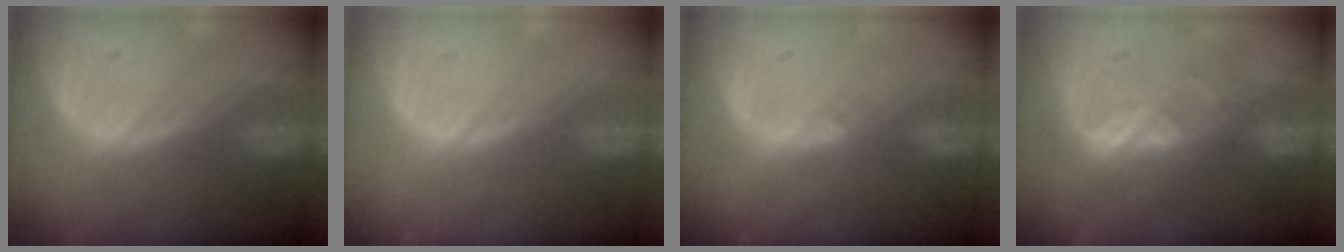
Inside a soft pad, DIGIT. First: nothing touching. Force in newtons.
{"total": 0.0}
{"total": 0.9, "press": 0.9, "slide": 0.3}
{"total": 7.0, "press": 5.9, "slide": 3.7}